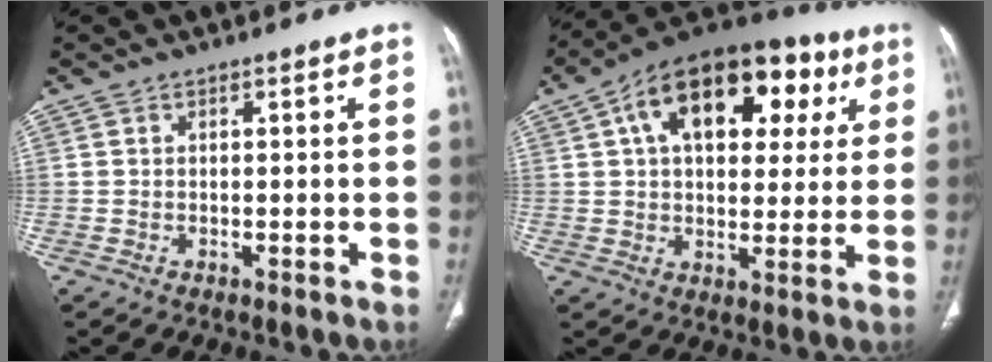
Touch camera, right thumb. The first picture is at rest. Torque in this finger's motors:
{"motor_torque": [0.44, 4.48, 1.46, 0.31, 0.15]}